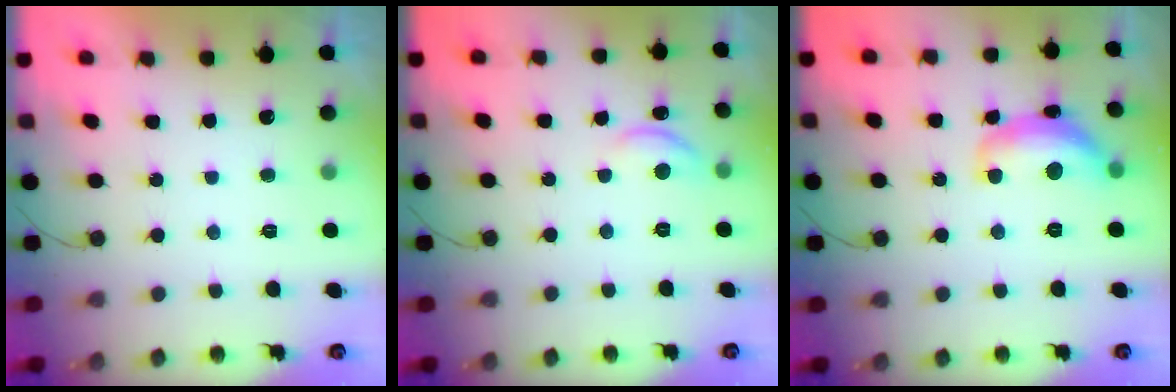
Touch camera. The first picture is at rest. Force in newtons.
{"total": 9.0, "press": 9.0, "slide": 0.7}
{"total": 13.5, "press": 13.5, "slide": 0.8}